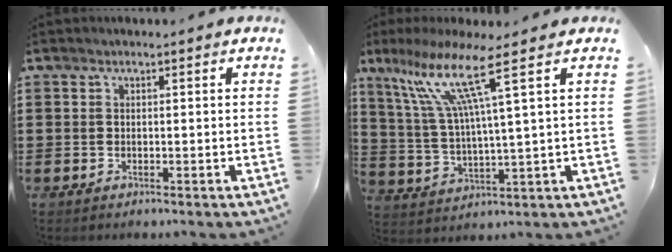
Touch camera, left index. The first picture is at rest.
{"total": 11.4, "force": [6.4, 0.1, 9.5], "torque": [-0.216, -0.026, 0.099]}